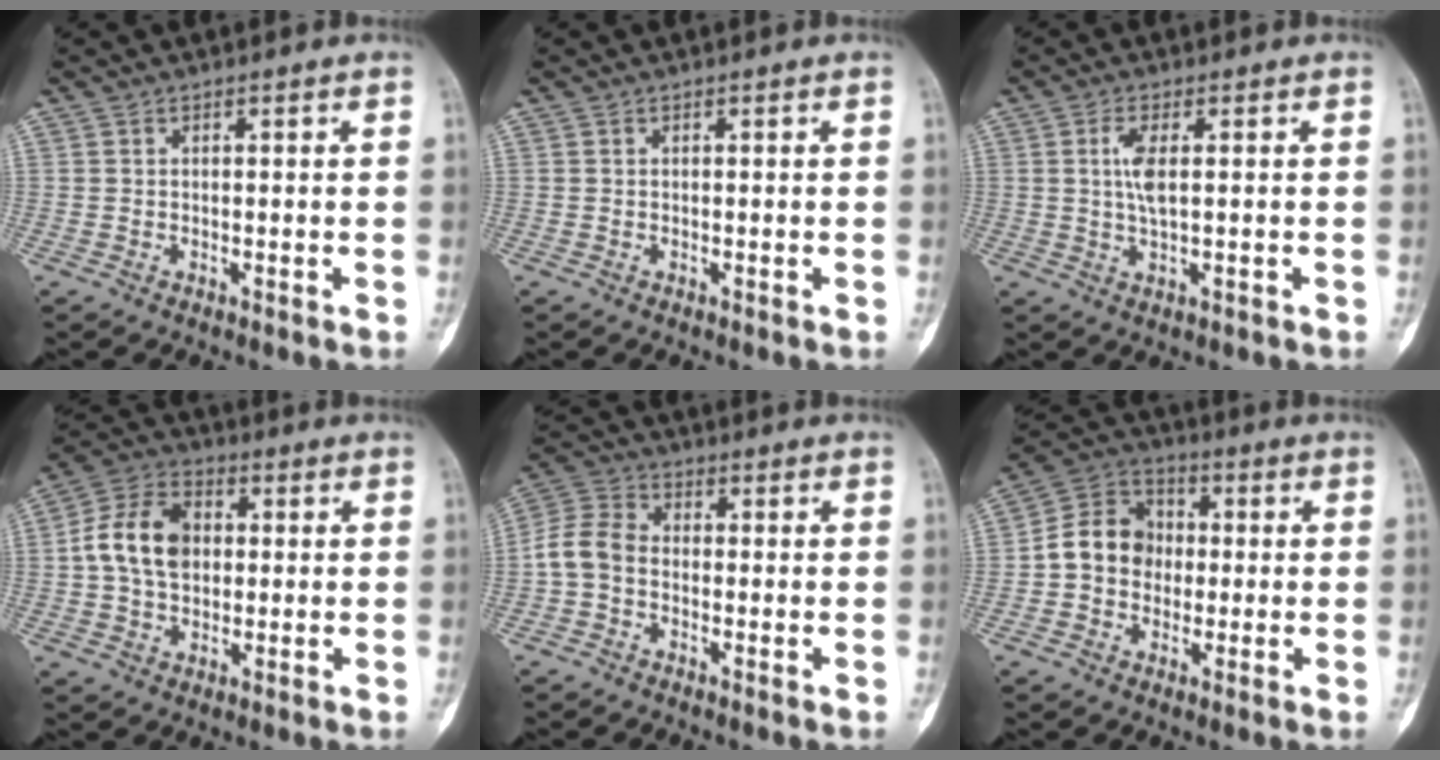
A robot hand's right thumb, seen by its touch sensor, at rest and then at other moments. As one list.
[{"total": 0.0}, {"total": 4.4, "force": [0.6, 1.3, 4.2], "torque": [-0.094, -0.003, 0.011]}, {"total": 11.6, "force": [0.7, 8.4, 8.0], "torque": [-0.134, 0.022, 0.005]}, {"total": 6.8, "force": [-1.4, 5.1, 4.3], "torque": [-0.079, 0.022, -0.043]}, {"total": 10.5, "force": [-0.6, 8.9, 5.4], "torque": [-0.076, 0.035, -0.024]}]